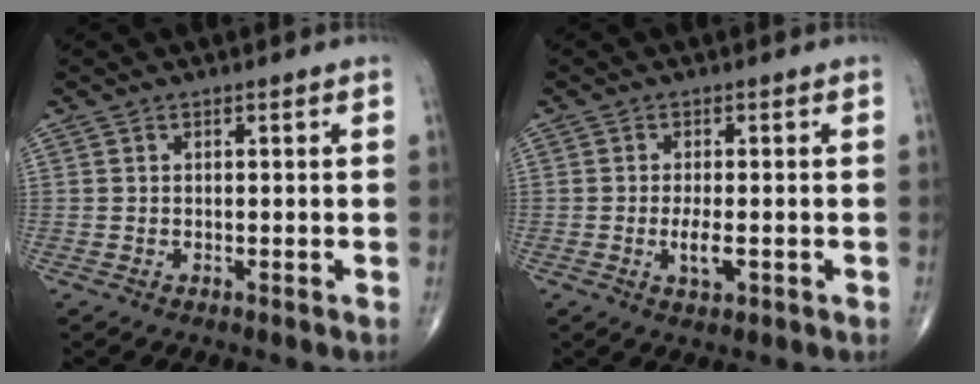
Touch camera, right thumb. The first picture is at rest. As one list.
[{"total": 3.6, "force": [-0.9, 1.3, 3.2], "torque": [-0.060, -0.004, -0.016]}]